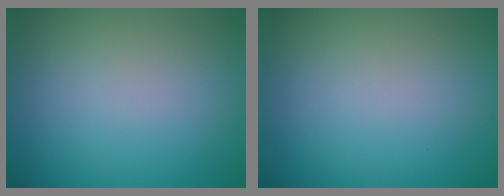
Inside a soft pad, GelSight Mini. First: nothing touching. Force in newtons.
{"total": 0.0}